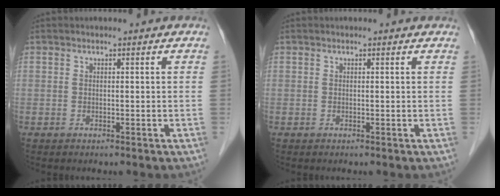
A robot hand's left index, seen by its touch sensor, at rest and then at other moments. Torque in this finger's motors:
{"motor_torque": [0.62, -0.77, 0.05, 0.02]}